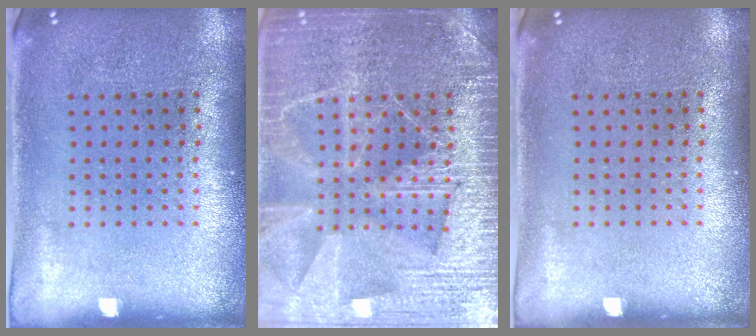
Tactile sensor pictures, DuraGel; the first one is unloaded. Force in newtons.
{"total": 6.3, "press": 6.3, "slide": 0.7}
{"total": 0.0}